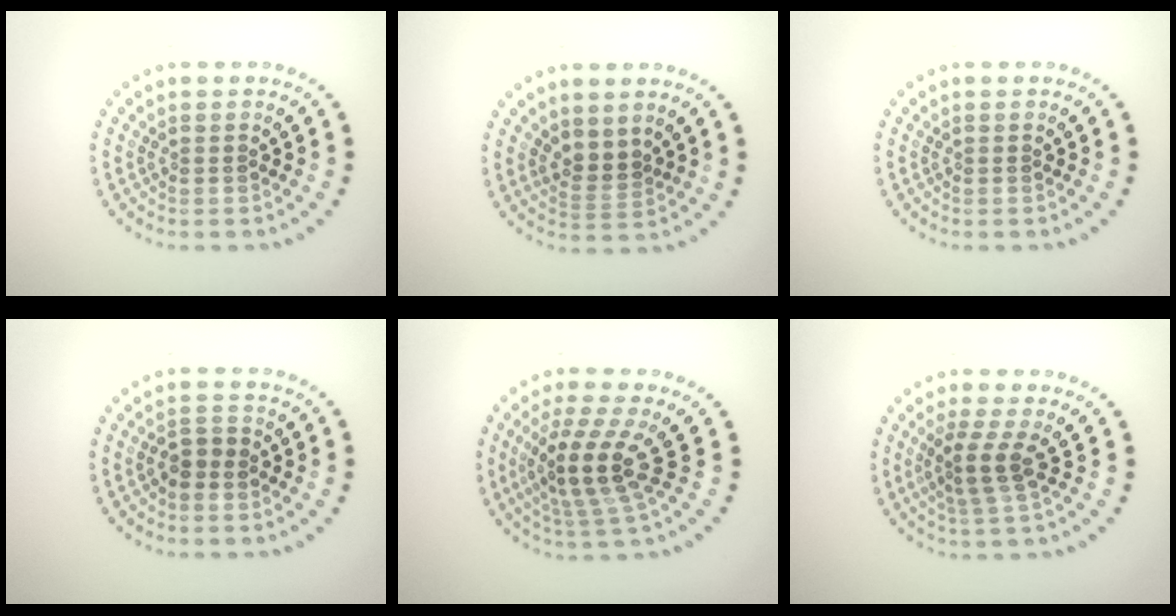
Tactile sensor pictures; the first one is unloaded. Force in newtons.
{"total": 1.8, "press": 1.5, "slide": 1.0}
{"total": 0.0}
{"total": 1.9, "press": 1.7, "slide": 0.9}
{"total": 4.5, "press": 3.6, "slide": 2.6}
{"total": 2.7, "press": 1.9, "slide": 1.9}